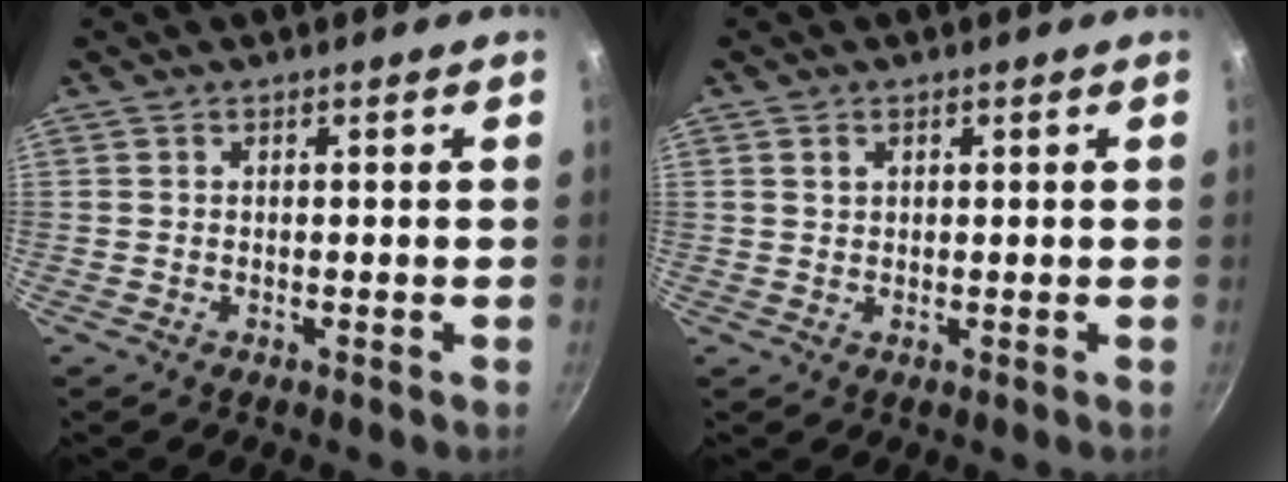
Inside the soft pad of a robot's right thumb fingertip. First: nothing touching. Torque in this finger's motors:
{"motor_torque": [-0.68, 0.07, -0.28, 0.23, 0.07]}